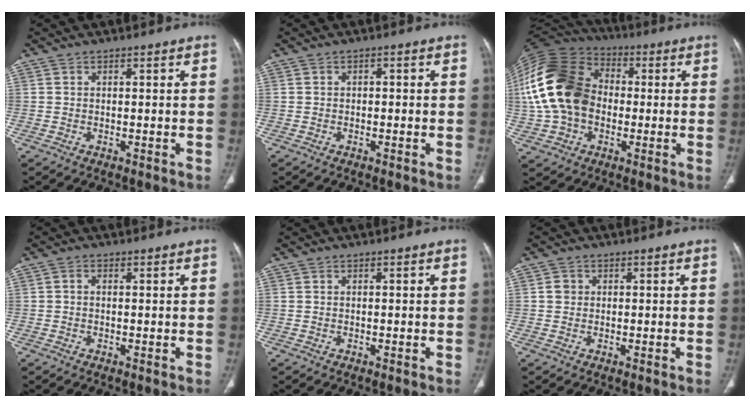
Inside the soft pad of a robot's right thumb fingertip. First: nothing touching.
{"total": 0.8, "force": [-0.1, 0.7, 0.4], "torque": [0.000, 0.004, -0.004]}
{"total": 26.9, "force": [2.5, 20.2, 17.6], "torque": [-0.402, 0.041, 0.052]}
{"total": 1.3, "force": [0.0, 0.8, 1.0], "torque": [-0.022, 0.002, -0.002]}
{"total": 0.0}
{"total": 1.5, "force": [0.2, 1.4, 0.5], "torque": [-0.005, 0.005, 0.002]}